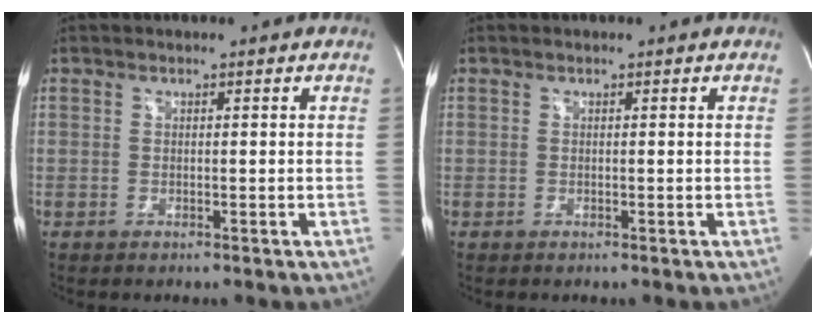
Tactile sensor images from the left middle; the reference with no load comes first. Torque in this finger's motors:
{"motor_torque": [0.06, 0.03, -0.09, 0.01]}